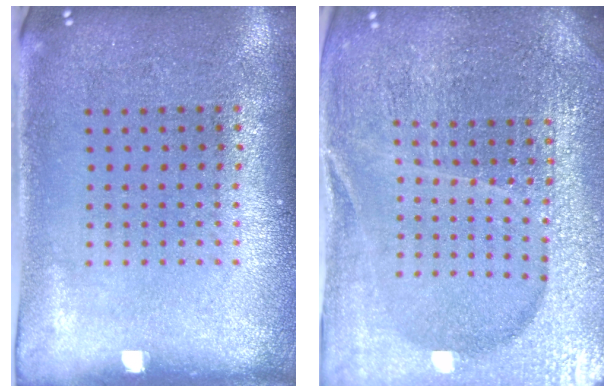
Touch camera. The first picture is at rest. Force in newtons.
{"total": 5.3, "press": 4.8, "slide": 2.2}